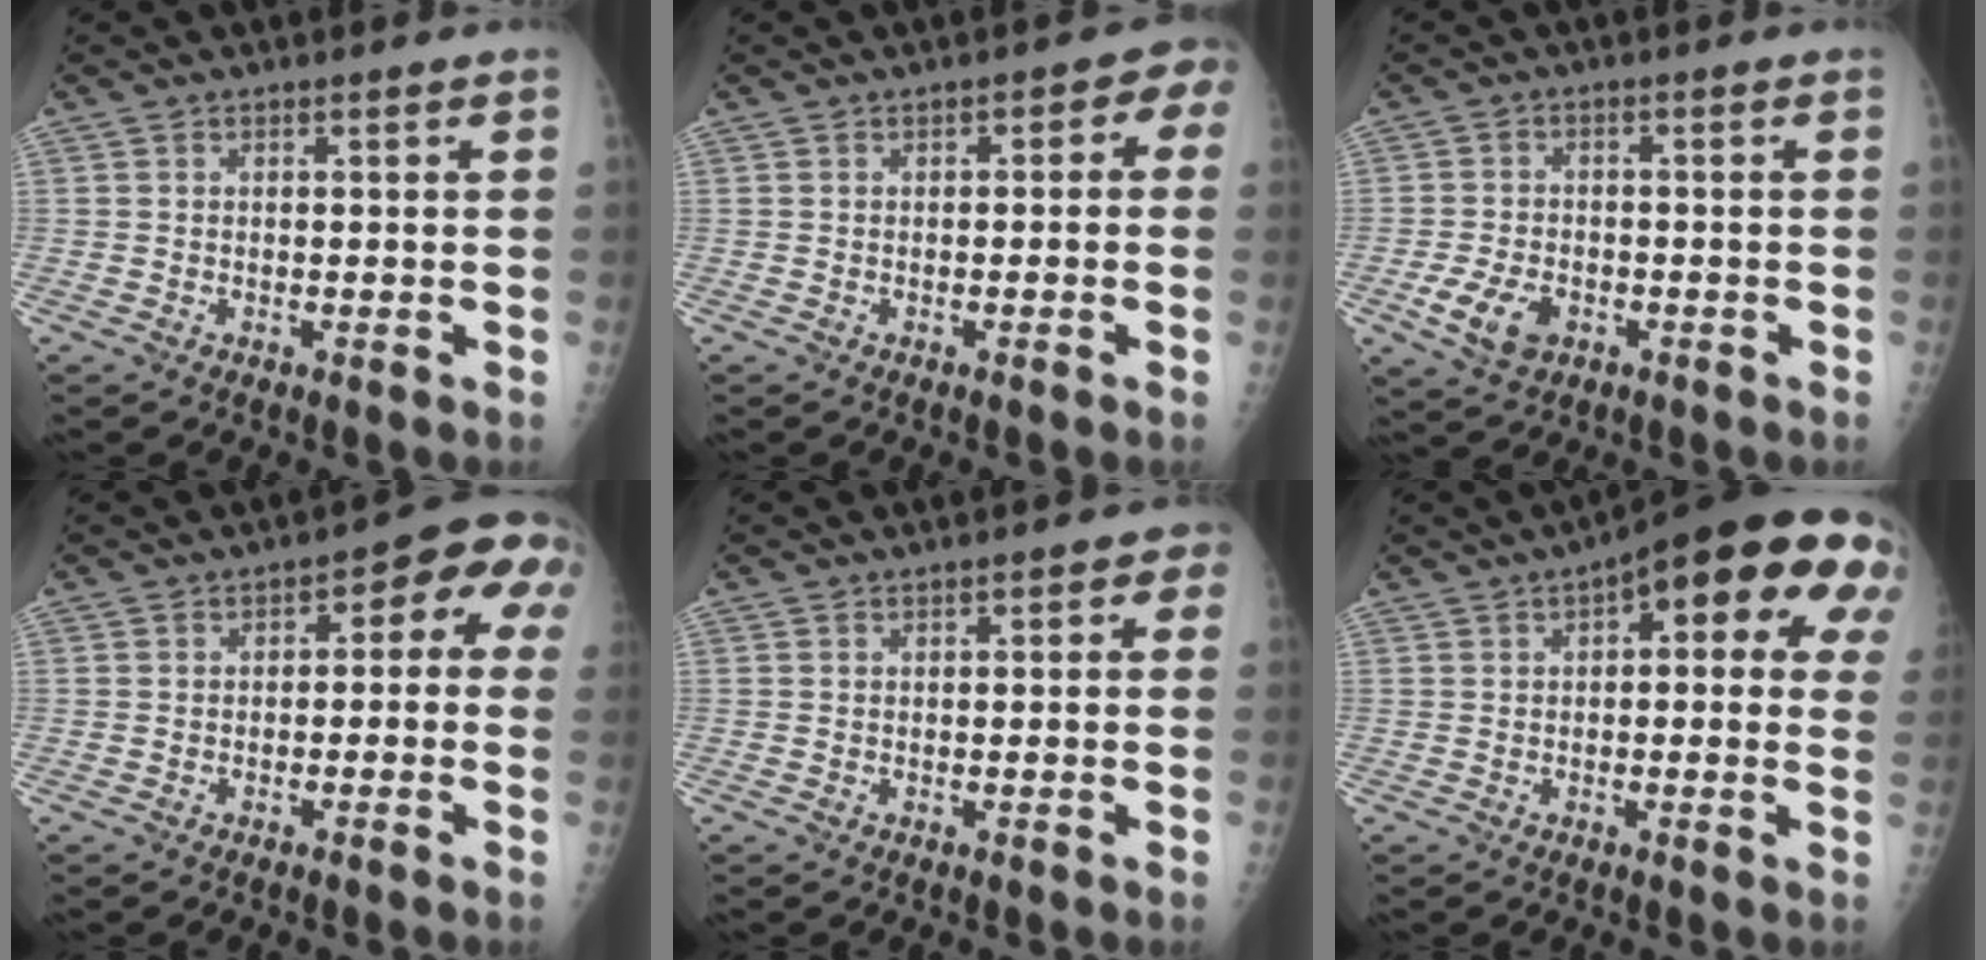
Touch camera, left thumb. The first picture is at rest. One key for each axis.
{"total": 3.8, "fx": -0.5, "fy": 2.4, "fz": 2.8, "tx": -0.009, "ty": 0.026, "tz": -0.016}
{"total": 6.7, "fx": -2.7, "fy": 4.5, "fz": 4.2, "tx": -0.078, "ty": 0.005, "tz": -0.045}
{"total": 7.8, "fx": -0.2, "fy": 4.6, "fz": 6.3, "tx": -0.037, "ty": 0.041, "tz": -0.016}
{"total": 2.4, "fx": 0.2, "fy": 1.5, "fz": 1.9, "tx": -0.005, "ty": 0.006, "tz": -0.008}
{"total": 18.5, "fx": 6.4, "fy": 7.2, "fz": 15.8, "tx": -0.176, "ty": 0.018, "tz": 0.067}